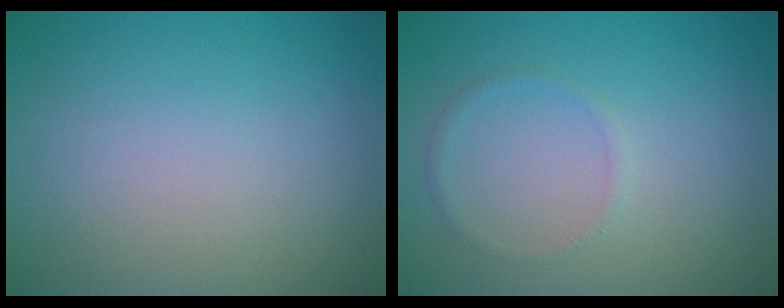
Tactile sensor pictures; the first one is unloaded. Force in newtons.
{"total": 0.8, "press": 0.8, "slide": 0.1}